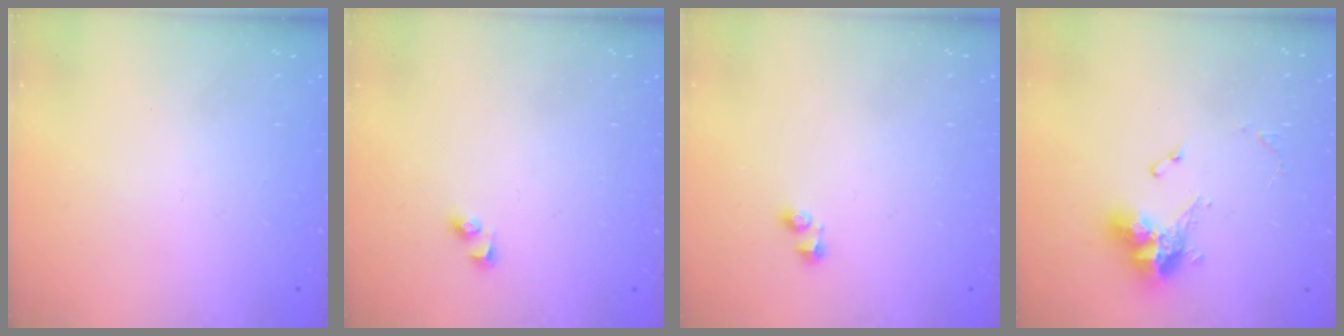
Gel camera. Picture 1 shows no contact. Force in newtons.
{"total": 2.3, "press": 2.3, "slide": 0.2}
{"total": 1.9, "press": 1.9, "slide": 0.5}
{"total": 11.4, "press": 11.4, "slide": 0.9}